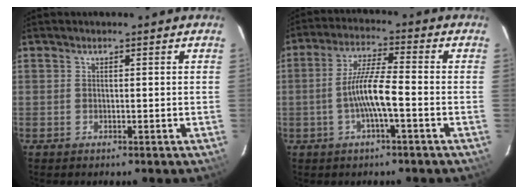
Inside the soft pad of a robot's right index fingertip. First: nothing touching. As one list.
[{"total": 7.7, "force": [-2.3, 0.6, 7.3], "torque": [-0.149, 0.006, -0.044]}]